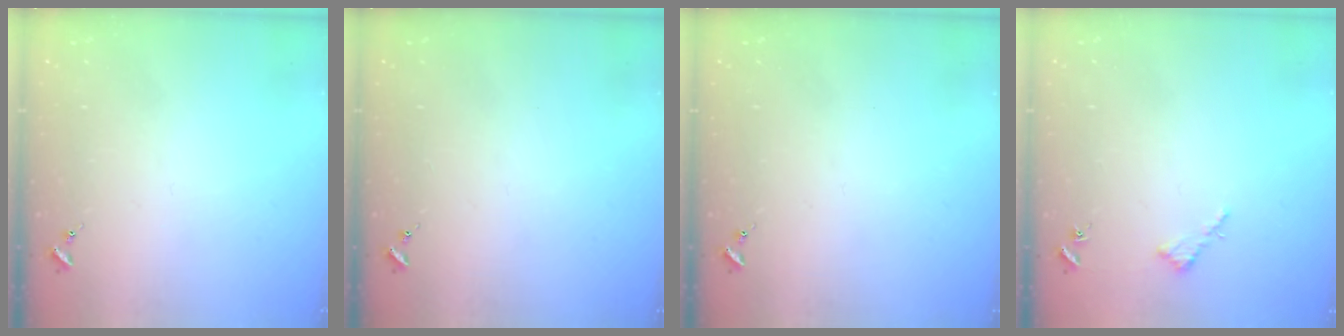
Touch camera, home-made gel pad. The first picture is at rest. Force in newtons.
{"total": 0.0}
{"total": 0.0}
{"total": 2.6, "press": 2.6, "slide": 0.2}